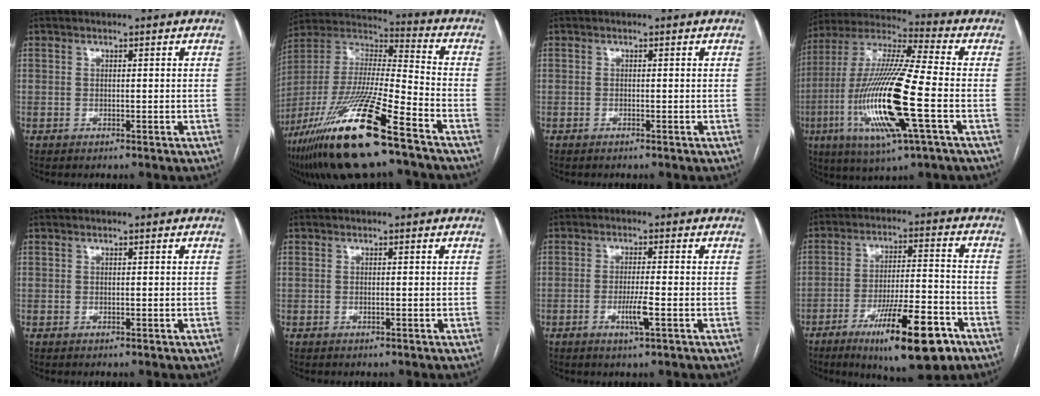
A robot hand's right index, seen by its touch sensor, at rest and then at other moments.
{"total": 23.6, "force": [-14.7, 2.0, 18.3], "torque": [-0.393, -0.050, -0.274]}
{"total": 0.0}
{"total": 20.5, "force": [-5.4, 1.7, 19.7], "torque": [-0.419, -0.022, -0.102]}
{"total": 0.0}
{"total": 0.0}
{"total": 3.8, "force": [-1.4, -0.1, 3.6], "torque": [-0.068, -0.007, -0.026]}
{"total": 15.7, "force": [-8.9, 2.6, 12.7], "torque": [-0.196, -0.010, -0.134]}